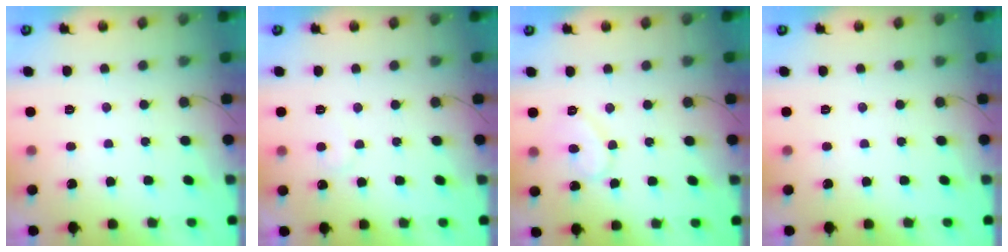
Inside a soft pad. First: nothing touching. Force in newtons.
{"total": 5.1, "press": 5.1, "slide": 0.3}
{"total": 8.2, "press": 8.2, "slide": 0.4}
{"total": 0.0}